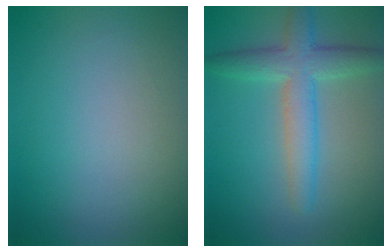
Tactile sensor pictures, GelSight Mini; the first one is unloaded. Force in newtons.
{"total": 4.9, "press": 4.9, "slide": 0.1}